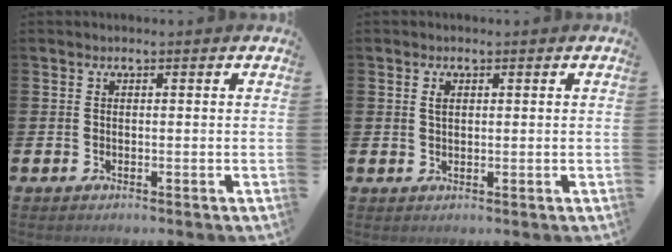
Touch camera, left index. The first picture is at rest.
{"total": 1.2, "force": [0.6, 0.7, 0.7], "torque": [0.001, -0.002, 0.006]}